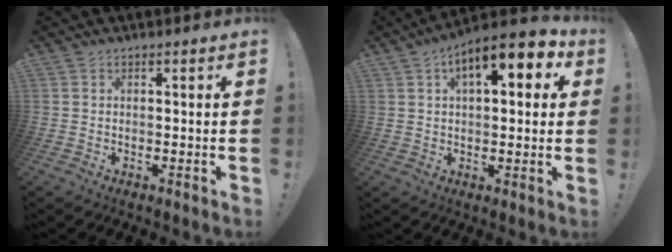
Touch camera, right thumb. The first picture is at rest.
{"total": 11.1, "force": [4.8, 4.5, 8.9], "torque": [-0.120, -0.019, 0.076]}